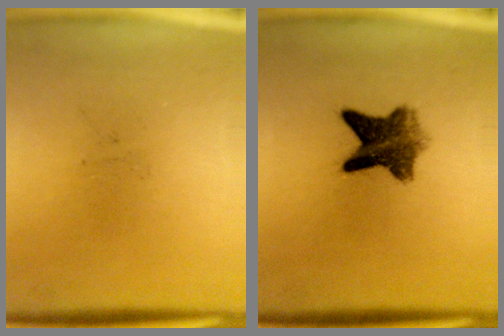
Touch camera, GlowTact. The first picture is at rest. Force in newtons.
{"total": 6.8}